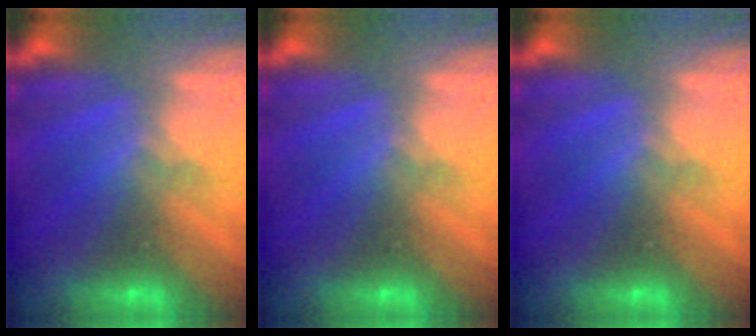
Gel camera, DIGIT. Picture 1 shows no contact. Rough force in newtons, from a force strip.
{"total": 0.0}
{"total": 0.0}